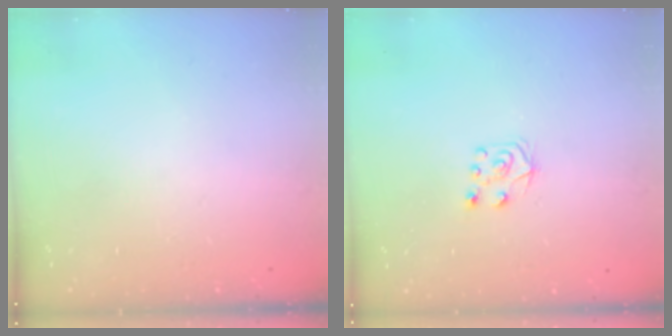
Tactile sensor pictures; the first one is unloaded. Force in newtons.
{"total": 6.1, "press": 6.1, "slide": 0.5}